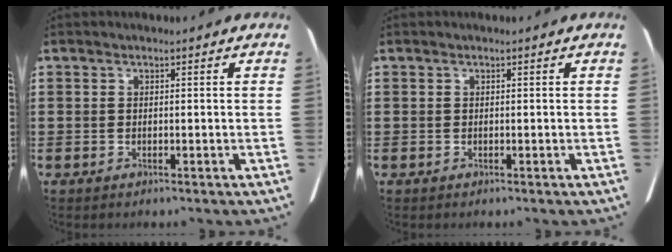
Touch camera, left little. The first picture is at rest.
{"total": 0.0}